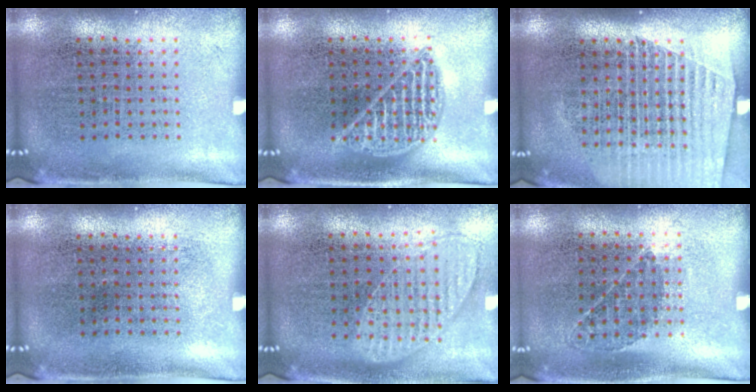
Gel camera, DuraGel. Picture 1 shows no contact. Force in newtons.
{"total": 1.0, "press": 1.0, "slide": 0.1}
{"total": 1.6, "press": 1.5, "slide": 0.5}
{"total": 0.0}
{"total": 1.0, "press": 1.0, "slide": 0.1}
{"total": 0.9, "press": 0.6, "slide": 0.7}